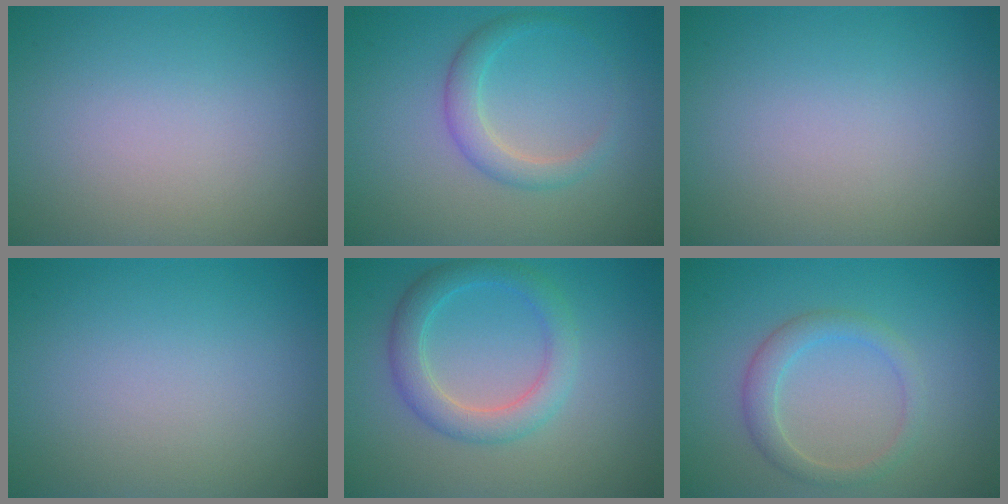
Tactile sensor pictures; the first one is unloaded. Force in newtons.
{"total": 2.4, "press": 2.4, "slide": 0.1}
{"total": 0.0}
{"total": 0.0}
{"total": 3.6, "press": 3.6, "slide": 0.1}
{"total": 2.4, "press": 2.4, "slide": 0.0}